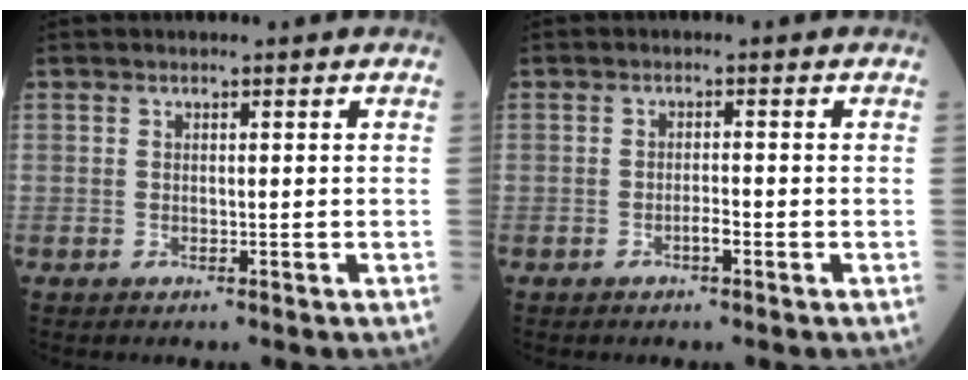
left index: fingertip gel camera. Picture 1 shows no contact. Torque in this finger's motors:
{"motor_torque": [0.24, 0.12, 0.02, 0.01]}